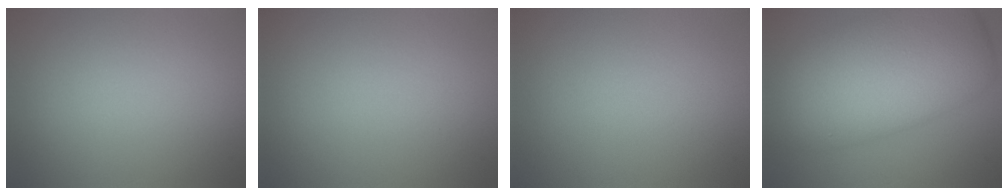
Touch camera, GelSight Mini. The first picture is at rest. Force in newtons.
{"total": 0.0}
{"total": 0.0}
{"total": 12.4, "press": 12.4, "slide": 0.3}